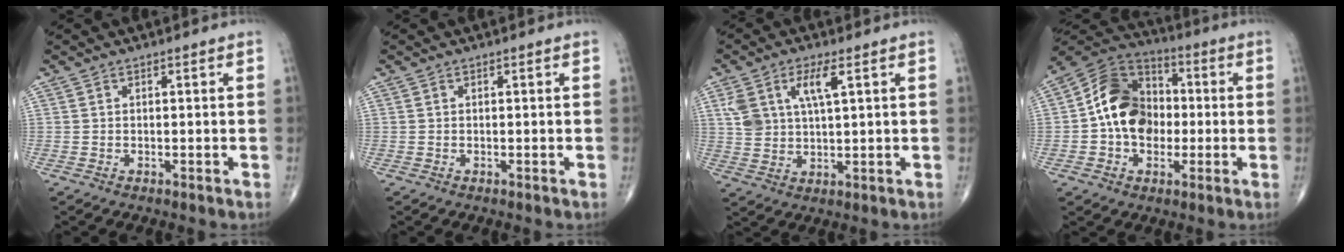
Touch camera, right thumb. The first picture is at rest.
{"total": 0.0}
{"total": 7.6, "force": [3.1, 3.0, 6.2], "torque": [-0.124, -0.004, 0.065]}
{"total": 14.3, "force": [-0.6, 10.9, 9.3], "torque": [-0.129, 0.033, -0.022]}